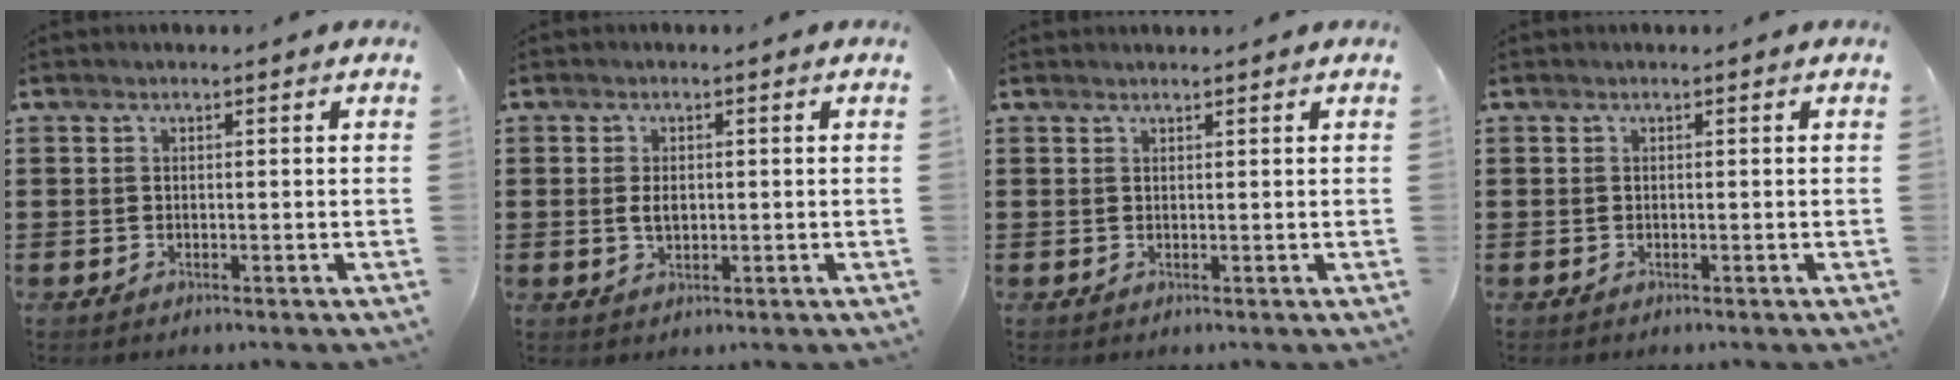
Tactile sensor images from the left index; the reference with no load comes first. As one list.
[{"total": 2.4, "force": [0.2, 1.4, 2.0], "torque": [-0.048, 0.002, 0.000]}, {"total": 0.8, "force": [0.8, 0.1, 0.1], "torque": [-0.003, -0.001, 0.017]}, {"total": 0.0}]